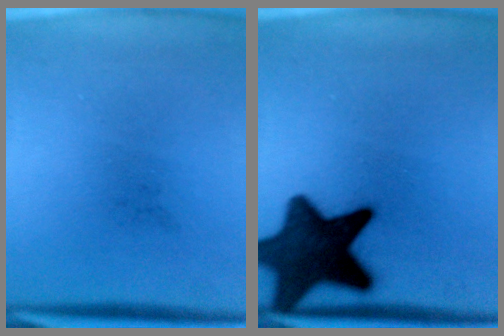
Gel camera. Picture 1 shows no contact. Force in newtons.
{"total": 14.1}